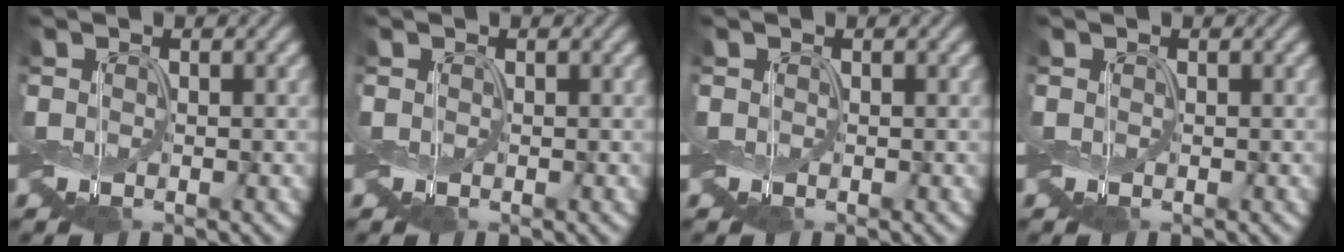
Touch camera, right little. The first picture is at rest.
{"total": 0.0}
{"total": 0.0}
{"total": 0.0}